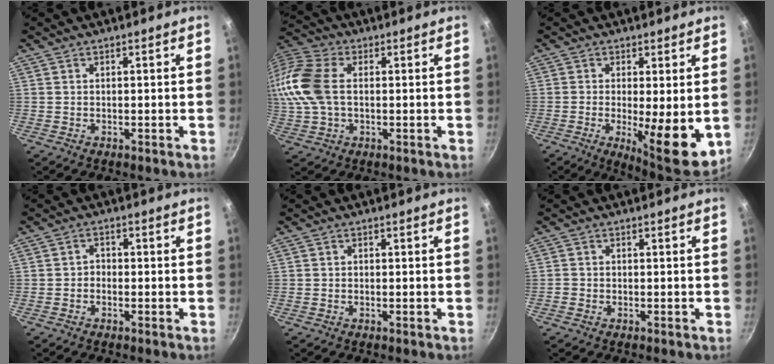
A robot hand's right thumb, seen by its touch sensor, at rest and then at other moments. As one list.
[{"total": 15.6, "force": [1.2, 10.2, 11.8], "torque": [-0.269, 0.024, 0.011]}, {"total": 12.1, "force": [-1.4, 3.2, 11.6], "torque": [-0.160, -0.019, -0.012]}, {"total": 1.5, "force": [-0.8, 1.1, 0.7], "torque": [-0.004, 0.010, -0.016]}, {"total": 0.0}, {"total": 0.7, "force": [-0.4, 0.6, 0.1], "torque": [-0.002, 0.002, -0.009]}]